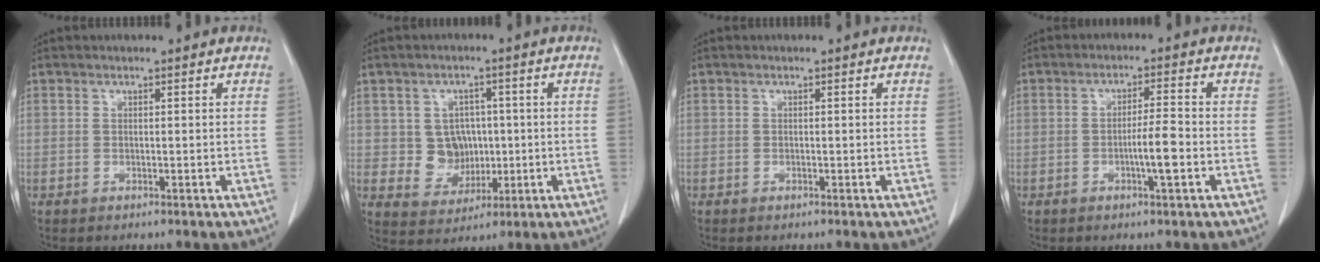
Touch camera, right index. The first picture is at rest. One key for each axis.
{"total": 6.0, "fx": 0.4, "fy": 5.5, "fz": 2.4, "tx": -0.037, "ty": 0.010, "tz": 0.017}
{"total": 0.0}
{"total": 4.8, "fx": -1.5, "fy": 0.1, "fz": 4.6, "tx": -0.078, "ty": -0.003, "tz": -0.025}